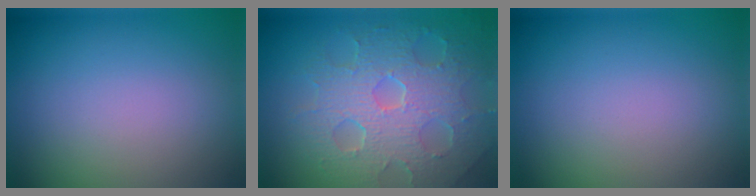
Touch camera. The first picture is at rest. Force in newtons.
{"total": 8.3, "press": 5.7, "slide": 6.0}
{"total": 0.0}